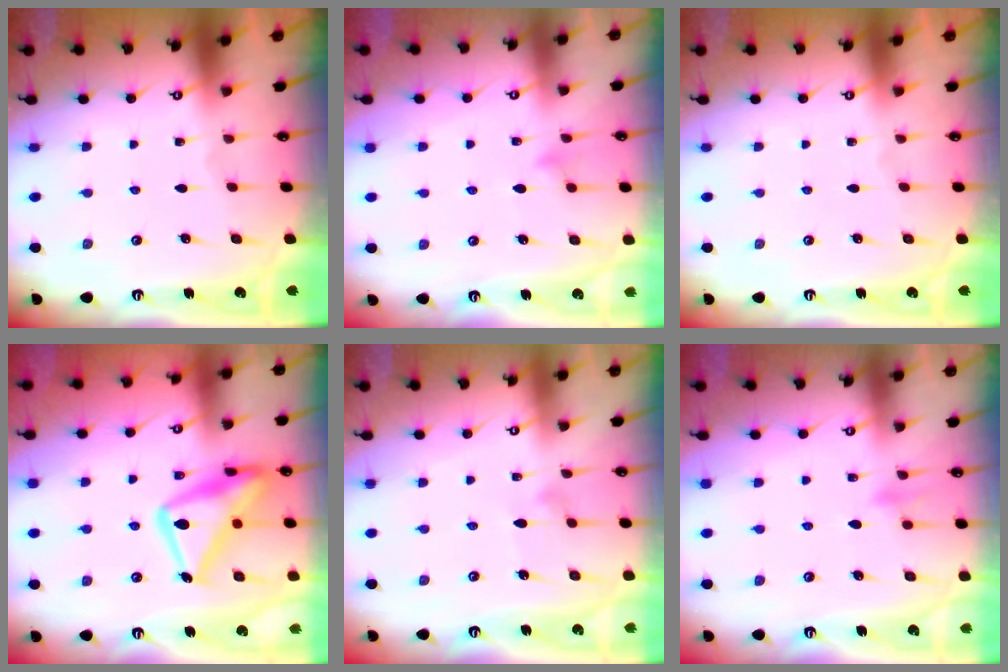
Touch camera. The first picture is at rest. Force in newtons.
{"total": 9.0, "press": 9.0, "slide": 0.8}
{"total": 0.0}
{"total": 19.9, "press": 19.8, "slide": 1.6}
{"total": 6.5, "press": 6.5, "slide": 0.3}
{"total": 7.3, "press": 7.3, "slide": 0.8}